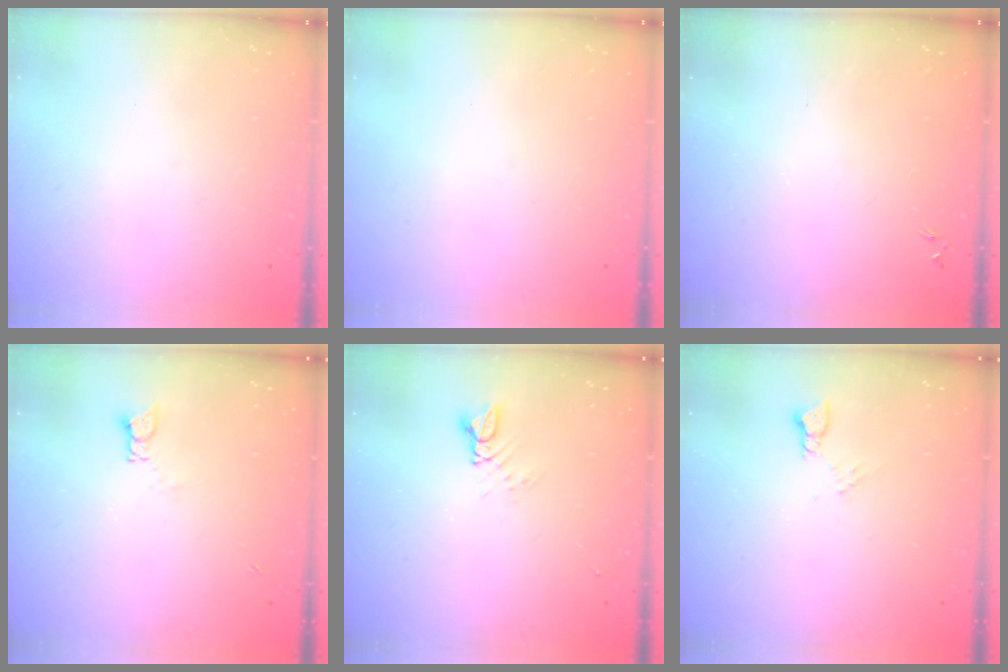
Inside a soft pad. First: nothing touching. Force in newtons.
{"total": 0.0}
{"total": 0.0}
{"total": 1.8, "press": 1.7, "slide": 0.3}
{"total": 4.1, "press": 4.1, "slide": 0.2}
{"total": 3.6, "press": 3.5, "slide": 0.5}